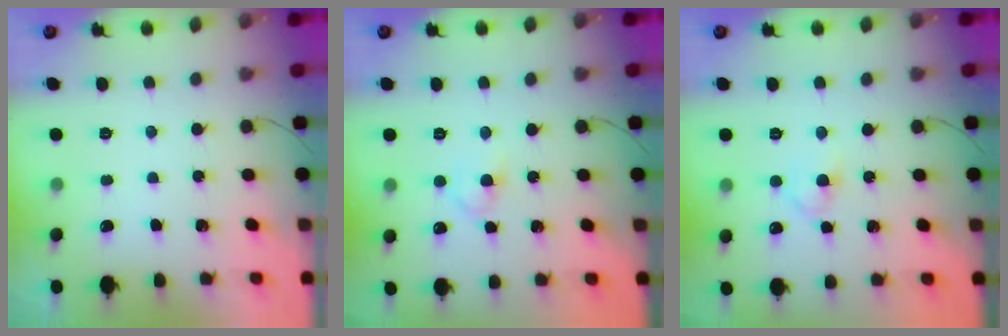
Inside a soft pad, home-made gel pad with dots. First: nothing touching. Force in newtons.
{"total": 2.4, "press": 2.1, "slide": 1.1}
{"total": 2.4, "press": 2.1, "slide": 1.1}